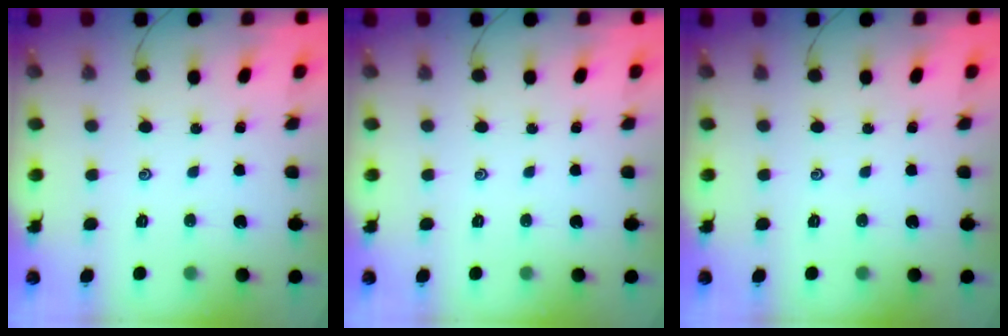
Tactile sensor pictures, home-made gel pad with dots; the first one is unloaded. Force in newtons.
{"total": 0.0}
{"total": 0.0}